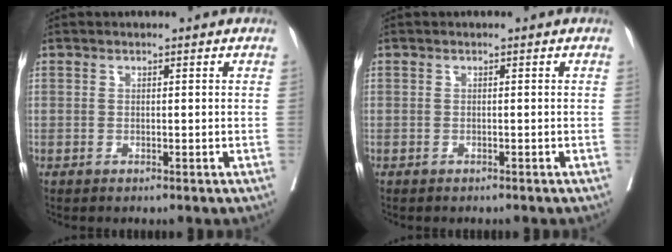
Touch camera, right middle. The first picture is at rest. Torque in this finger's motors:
{"motor_torque": [0.15, -0.30, 0.01, 0.01]}